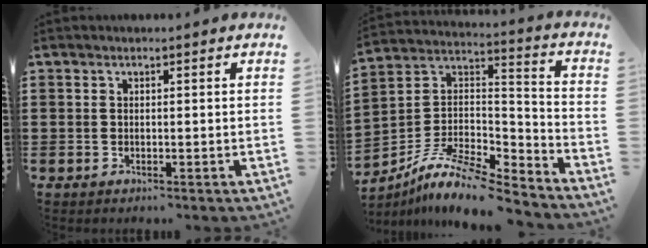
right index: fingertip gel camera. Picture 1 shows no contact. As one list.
[{"total": 10.6, "force": [-8.8, 2.6, 5.4], "torque": [-0.105, 0.018, -0.177]}]